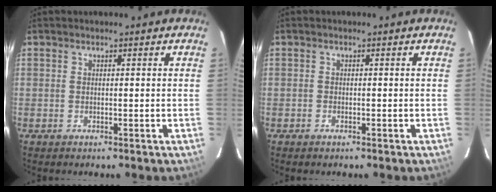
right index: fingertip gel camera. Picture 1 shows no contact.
{"total": 0.7, "force": [-0.6, 0.4, 0.2], "torque": [-0.007, 0.001, -0.011]}